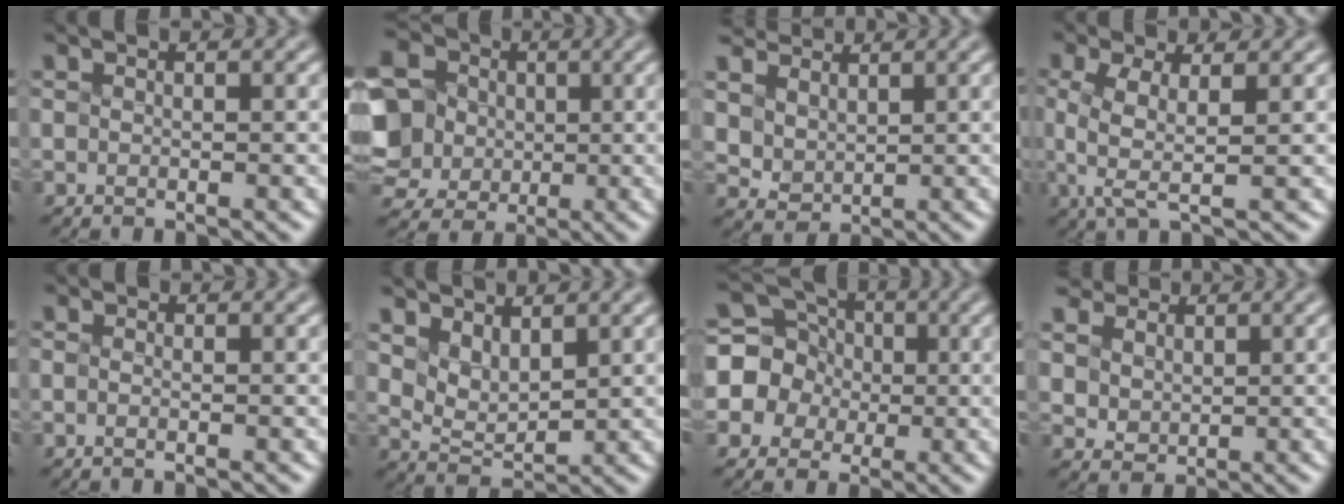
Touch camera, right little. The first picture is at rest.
{"total": 13.3, "force": [1.9, 11.9, 5.6], "torque": [-0.190, 0.020, 0.035]}
{"total": 2.4, "force": [2.1, 1.0, -0.6], "torque": [-0.036, -0.015, 0.086]}
{"total": 1.8, "force": [-1.2, -0.6, 1.1], "torque": [-0.057, -0.017, 0.006]}
{"total": 2.1, "force": [-1.5, -1.0, -1.1], "torque": [0.004, -0.021, -0.004]}
{"total": 1.1, "force": [1.1, 0.1, 0.1], "torque": [-0.031, -0.020, 0.059]}
{"total": 4.3, "force": [-1.5, 4.0, -0.8], "torque": [-0.001, 0.016, -0.023]}
{"total": 2.8, "force": [2.1, 1.8, -0.2], "torque": [-0.060, -0.008, 0.084]}